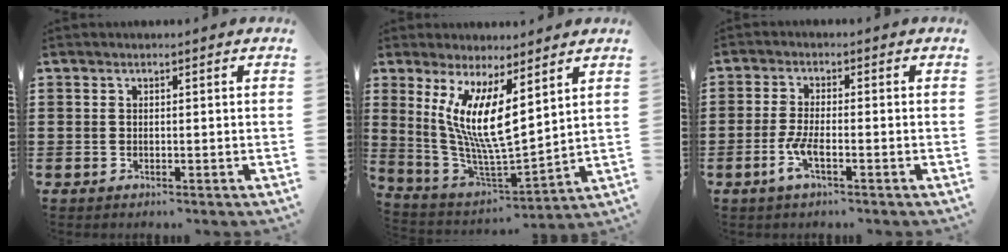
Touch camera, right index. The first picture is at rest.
{"total": 9.7, "force": [3.3, 1.9, 8.9], "torque": [-0.197, -0.035, 0.059]}
{"total": 4.1, "force": [-1.7, 0.9, 3.7], "torque": [-0.089, -0.009, -0.037]}